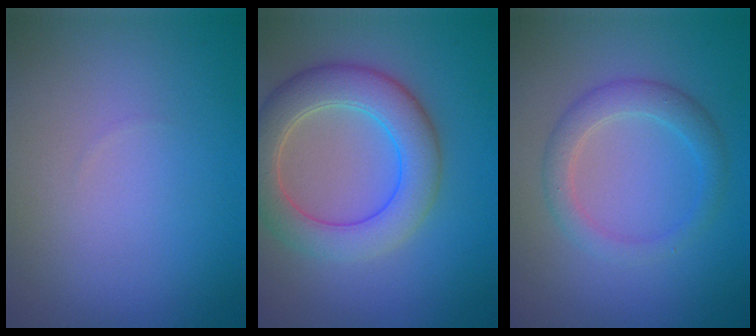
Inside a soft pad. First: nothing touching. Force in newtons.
{"total": 6.3, "press": 6.3, "slide": 0.3}
{"total": 2.9, "press": 2.9, "slide": 0.1}